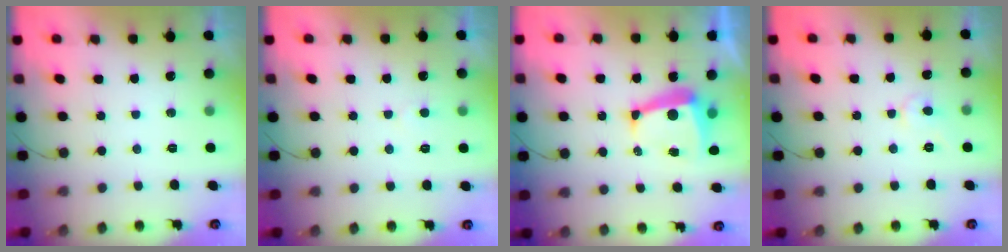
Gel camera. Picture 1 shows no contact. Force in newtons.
{"total": 2.6, "press": 2.6, "slide": 0.4}
{"total": 8.5, "press": 8.4, "slide": 0.7}
{"total": 4.4, "press": 4.4, "slide": 0.2}